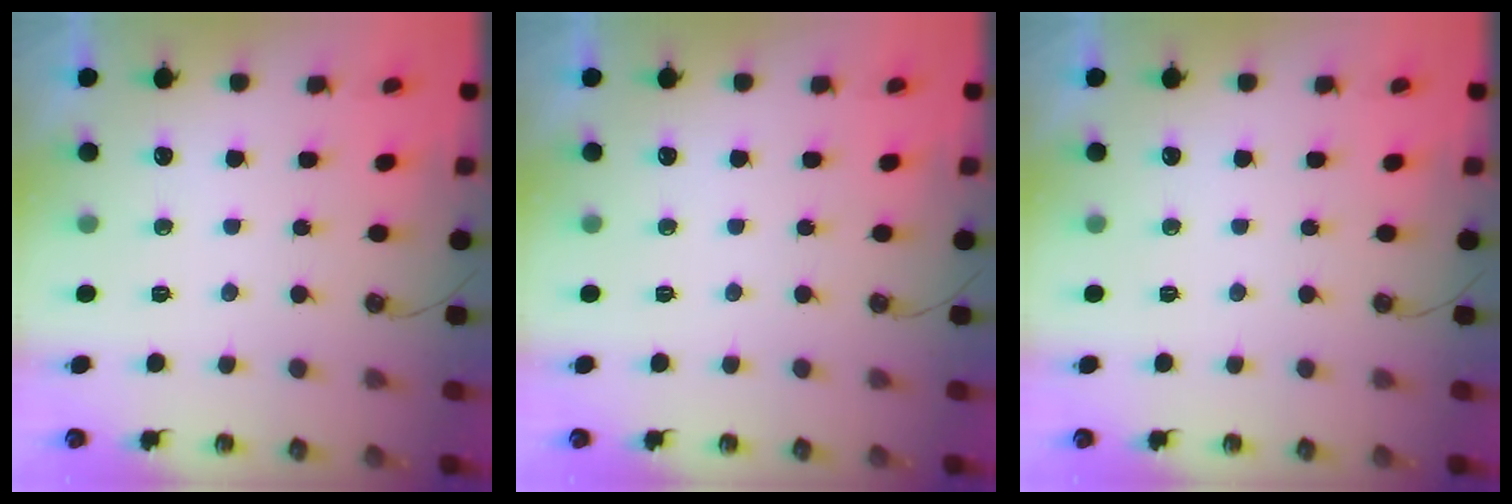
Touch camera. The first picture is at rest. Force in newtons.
{"total": 0.0}
{"total": 0.0}